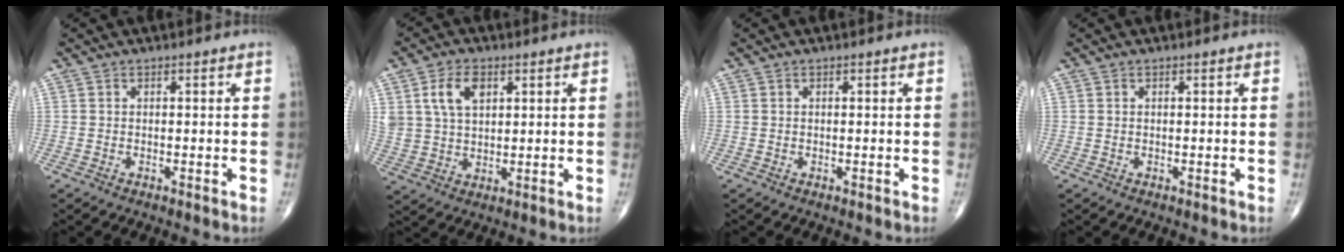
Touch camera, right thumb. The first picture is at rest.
{"total": 8.2, "force": [3.2, 5.2, 5.5], "torque": [-0.096, -0.006, 0.065]}
{"total": 0.0}
{"total": 0.0}